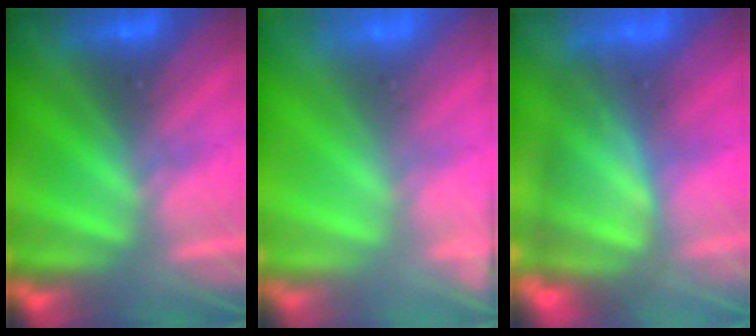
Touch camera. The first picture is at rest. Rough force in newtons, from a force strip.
{"total": 5.9}
{"total": 4.6}